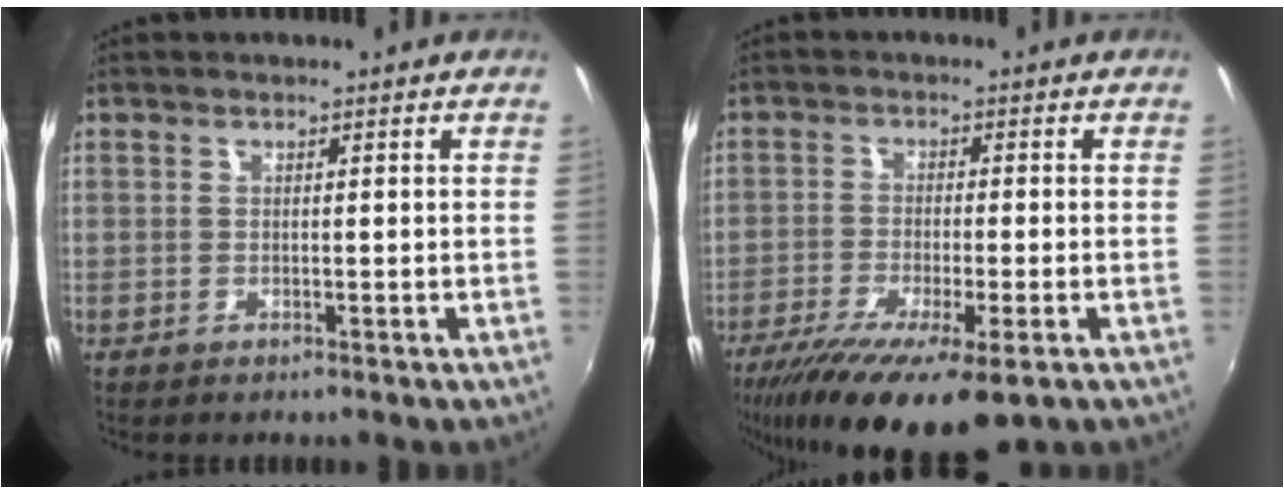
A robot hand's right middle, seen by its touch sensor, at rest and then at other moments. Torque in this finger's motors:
{"motor_torque": [1.34, -0.80, 0.76, 0.21]}